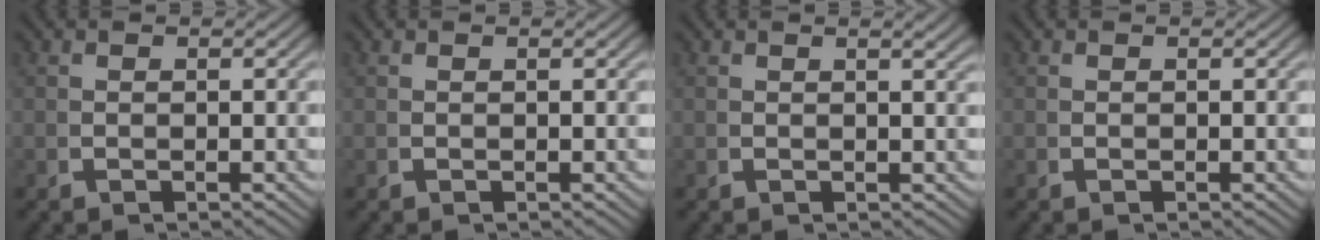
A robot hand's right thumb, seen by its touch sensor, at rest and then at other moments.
{"total": 0.0}
{"total": 1.0, "force": [0.6, 0.0, 0.8], "torque": [-0.013, 0.002, 0.010]}
{"total": 0.0}